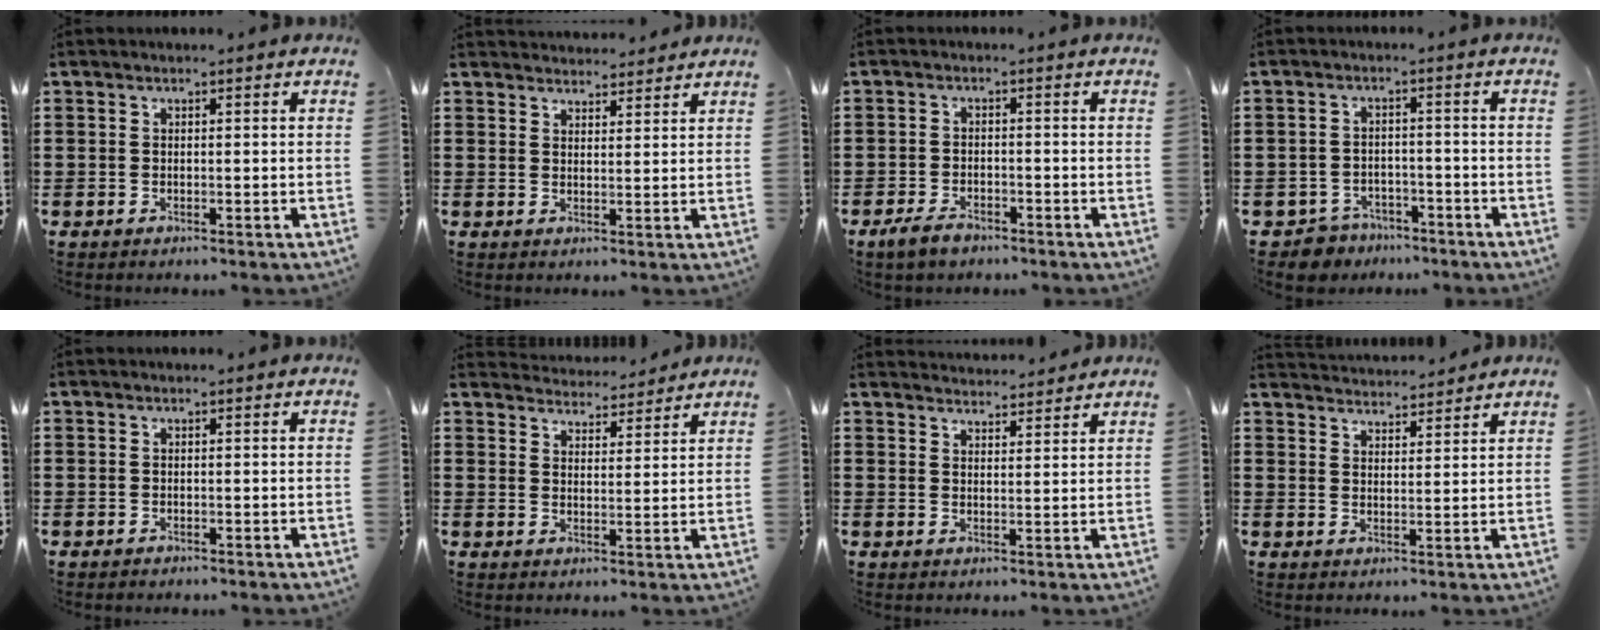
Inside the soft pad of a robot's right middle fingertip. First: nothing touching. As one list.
[{"total": 2.9, "force": [2.9, 0.2, -0.4], "torque": [-0.001, -0.006, 0.056]}, {"total": 2.5, "force": [-1.9, 1.1, 1.2], "torque": [-0.030, 0.002, -0.040]}, {"total": 3.8, "force": [-3.6, 1.2, -0.1], "torque": [-0.021, 0.000, -0.081]}, {"total": 0.0}, {"total": 4.0, "force": [3.9, 0.4, -0.5], "torque": [-0.004, -0.022, 0.072]}, {"total": 3.0, "force": [3.0, -0.1, -0.4], "torque": [-0.001, -0.011, 0.056]}, {"total": 3.4, "force": [3.4, 0.0, -0.5], "torque": [0.000, -0.018, 0.062]}]